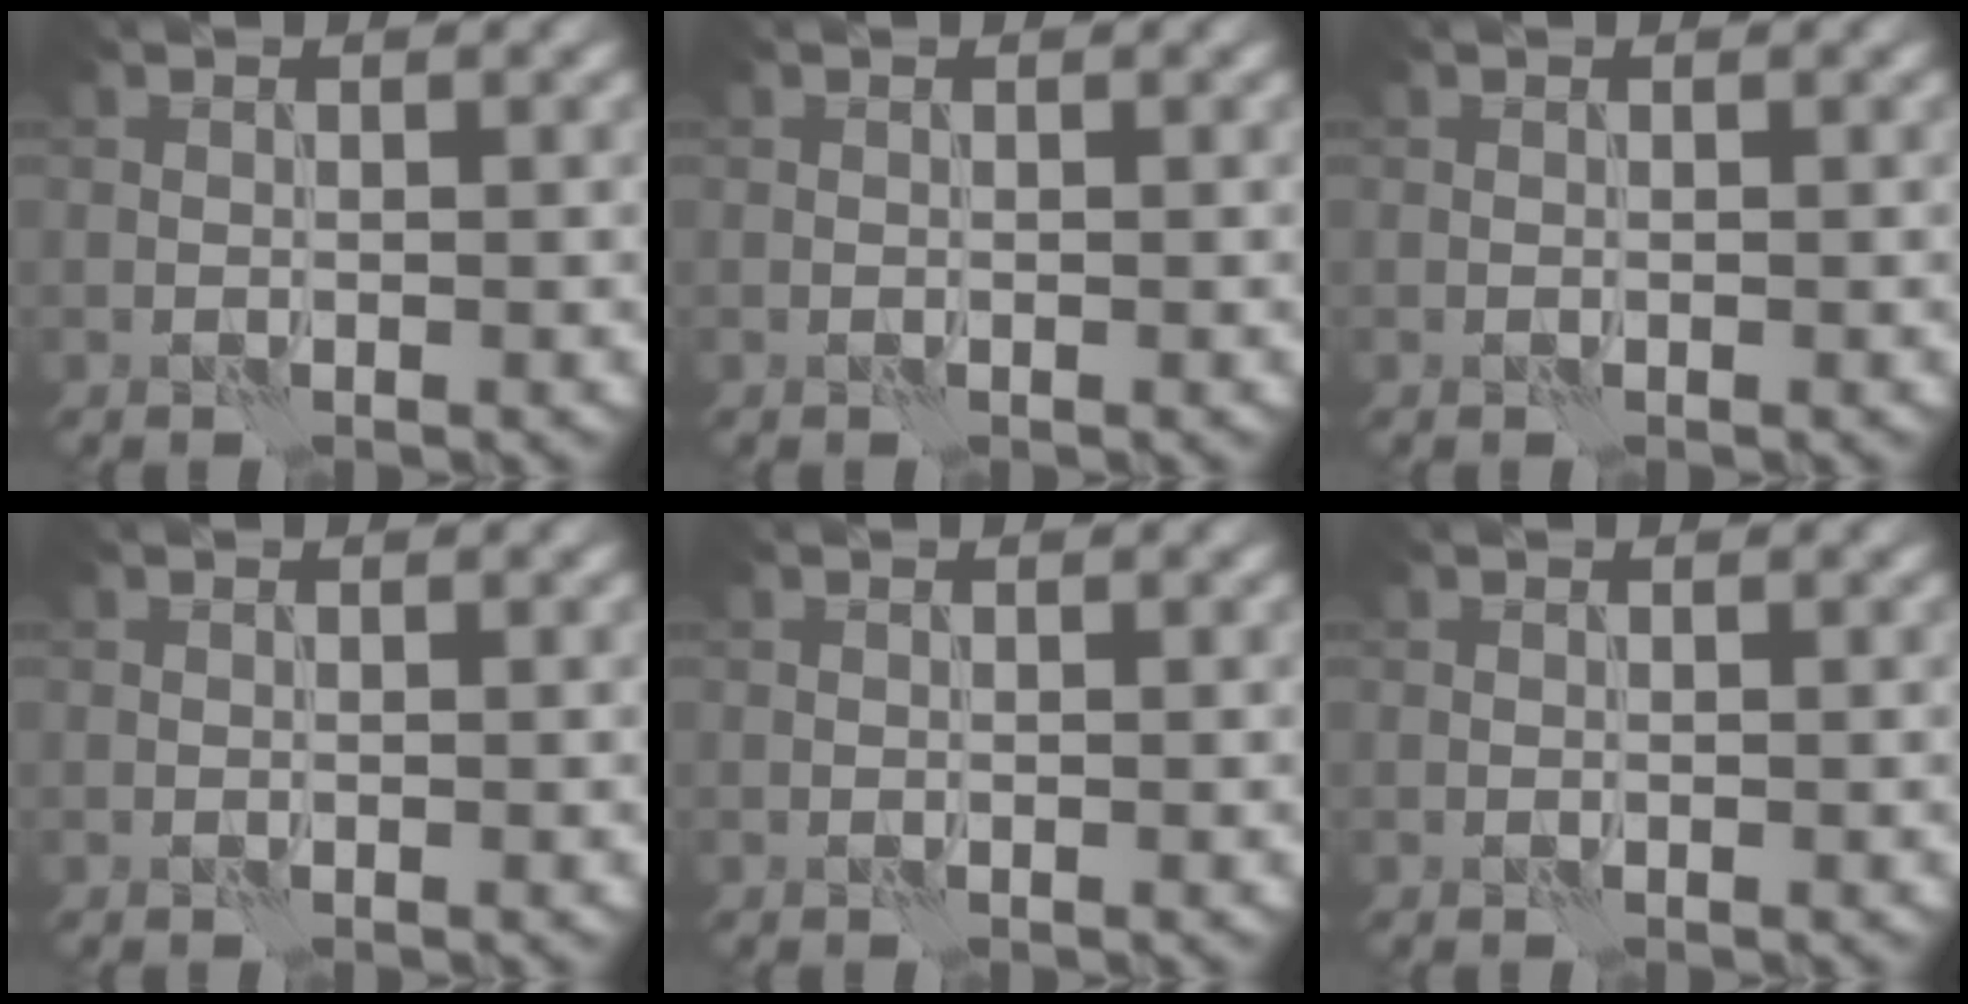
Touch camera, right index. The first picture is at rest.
{"total": 0.0}
{"total": 0.0}
{"total": 0.0}
{"total": 0.0}
{"total": 0.0}